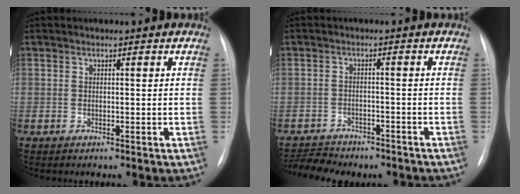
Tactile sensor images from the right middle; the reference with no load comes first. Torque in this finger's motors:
{"motor_torque": [0.51, -0.58, 0.11, 0.06]}